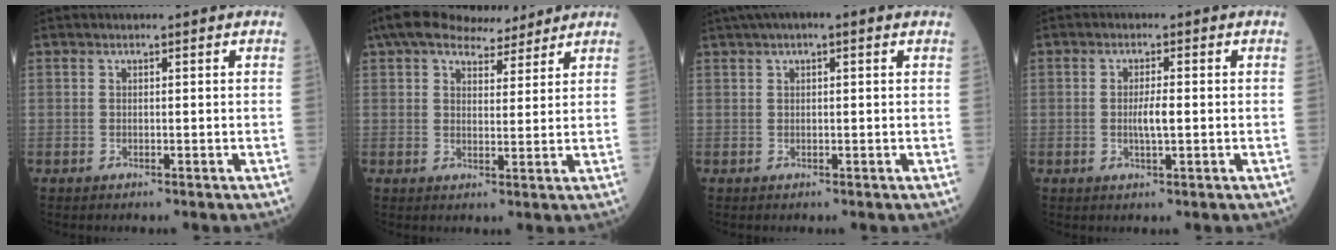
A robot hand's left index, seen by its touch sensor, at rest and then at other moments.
{"total": 11.4, "force": [9.7, 3.5, 4.9], "torque": [-0.072, 0.029, 0.143]}
{"total": 5.9, "force": [3.6, 1.3, 4.5], "torque": [-0.076, 0.036, 0.053]}
{"total": 2.8, "force": [-0.5, 0.3, 2.7], "torque": [-0.052, -0.005, -0.009]}